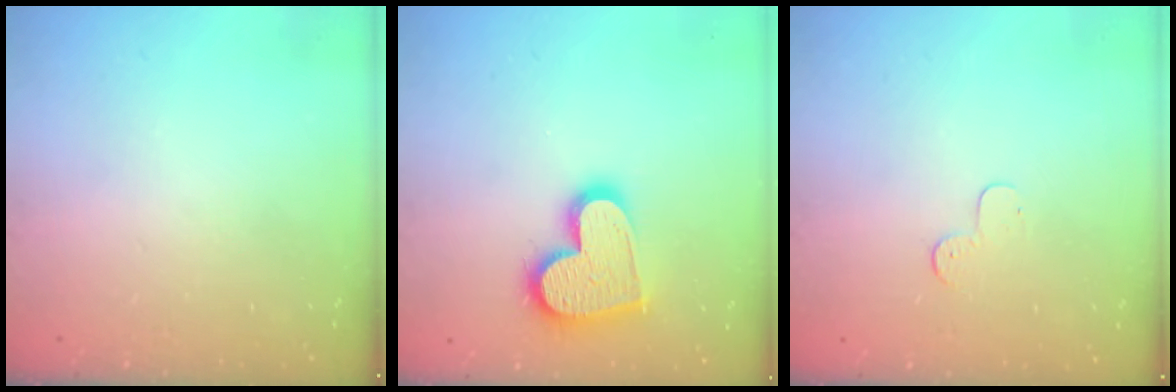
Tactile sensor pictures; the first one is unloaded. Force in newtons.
{"total": 15.5, "press": 15.5, "slide": 1.1}
{"total": 3.7, "press": 3.7, "slide": 0.4}